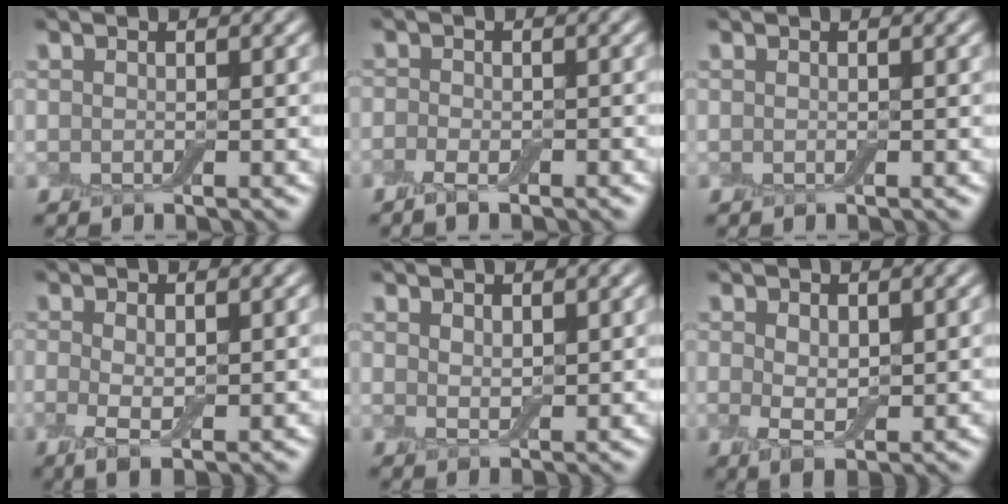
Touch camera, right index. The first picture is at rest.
{"total": 2.1, "force": [-1.3, 1.0, 1.3], "torque": [-0.024, -0.002, -0.029]}
{"total": 0.0}
{"total": 3.1, "force": [-0.1, 1.2, 2.9], "torque": [-0.060, -0.006, -0.001]}
{"total": 1.5, "force": [1.1, 0.6, 0.8], "torque": [-0.017, -0.004, 0.024]}
{"total": 3.0, "force": [0.4, 1.7, 2.5], "torque": [-0.050, -0.005, 0.011]}